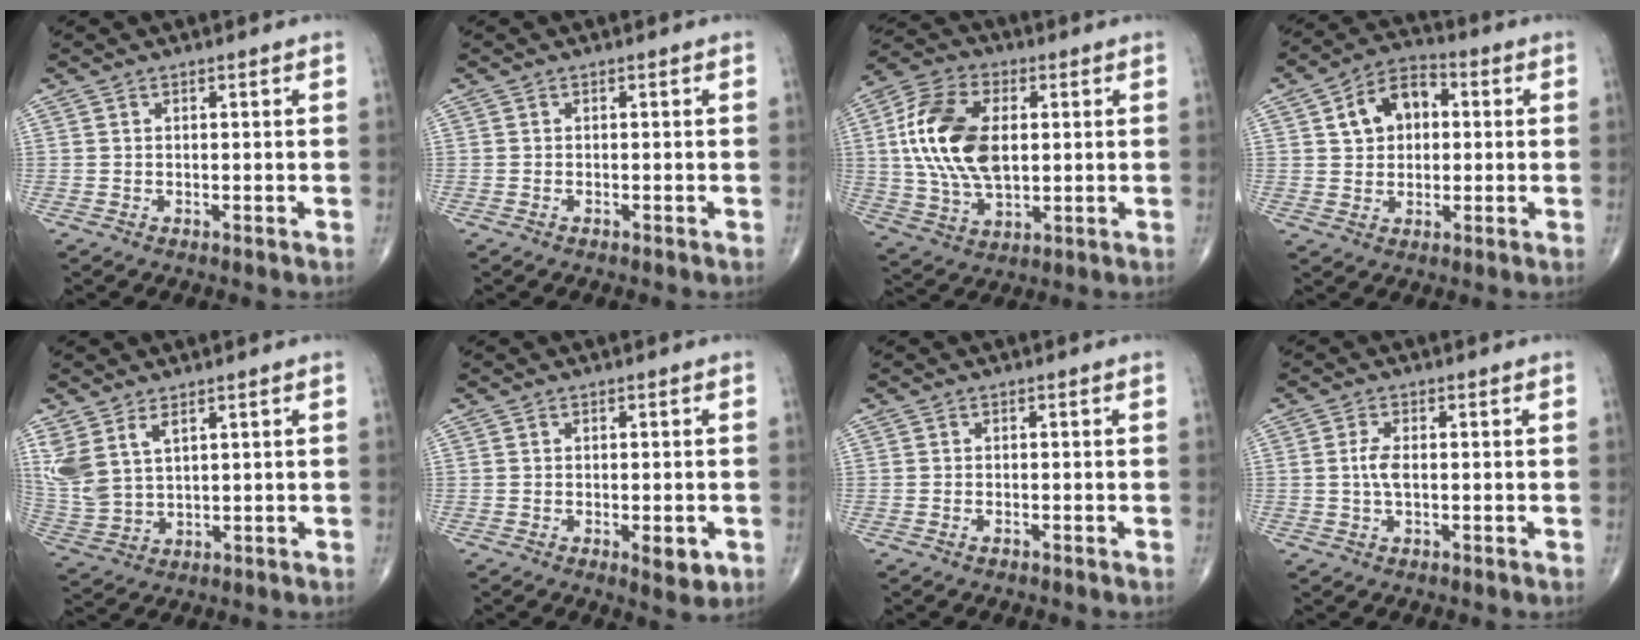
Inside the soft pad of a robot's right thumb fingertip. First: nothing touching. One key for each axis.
{"total": 0.0}
{"total": 17.5, "fx": 2.2, "fy": 10.3, "fz": 14.0, "tx": -0.270, "ty": 0.002, "tz": 0.040}
{"total": 9.9, "fx": 2.1, "fy": 7.1, "fz": 6.6, "tx": -0.088, "ty": 0.015, "tz": 0.027}
{"total": 9.2, "fx": 4.3, "fy": 5.0, "fz": 6.3, "tx": -0.143, "ty": -0.011, "tz": 0.103}
{"total": 4.1, "fx": -1.3, "fy": 1.6, "fz": 3.6, "tx": -0.038, "ty": -0.006, "tz": -0.012}
{"total": 0.6, "fx": -0.4, "fy": 0.1, "fz": 0.4, "tx": -0.010, "ty": 0.004, "tz": -0.007}
{"total": 3.0, "fx": 0.0, "fy": 1.3, "fz": 2.7, "tx": -0.060, "ty": 0.002, "tz": -0.003}